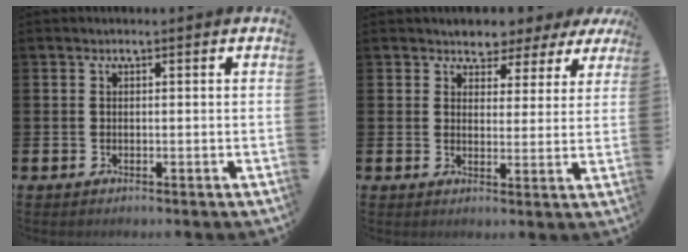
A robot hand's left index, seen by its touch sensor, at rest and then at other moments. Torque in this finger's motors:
{"motor_torque": [1.19, -0.95, 0.77, 0.03]}